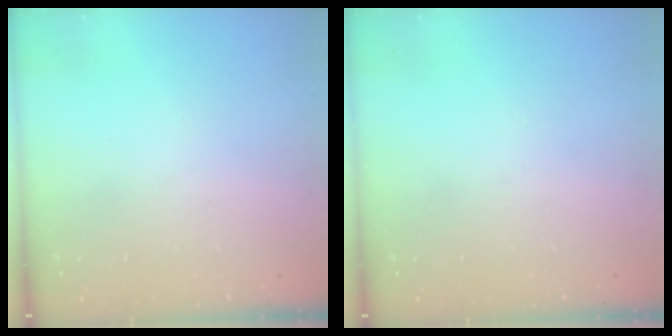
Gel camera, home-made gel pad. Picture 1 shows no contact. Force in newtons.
{"total": 0.0}